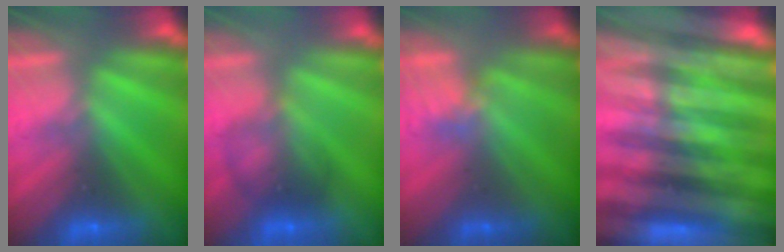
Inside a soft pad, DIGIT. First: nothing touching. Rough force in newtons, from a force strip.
{"total": 2.0}
{"total": 2.3}
{"total": 6.5}